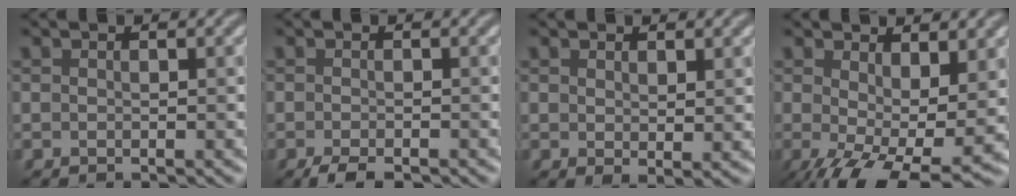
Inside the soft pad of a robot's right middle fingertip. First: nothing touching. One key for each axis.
{"total": 2.3, "fx": -1.7, "fy": 0.6, "fz": 1.4, "tx": -0.027, "ty": -0.004, "tz": -0.032}
{"total": 1.5, "fx": 0.9, "fy": 0.5, "fz": 1.2, "tx": -0.019, "ty": -0.005, "tz": 0.019}
{"total": 8.5, "fx": -1.7, "fy": 3.6, "fz": 7.5, "tx": -0.136, "ty": -0.023, "tz": -0.017}